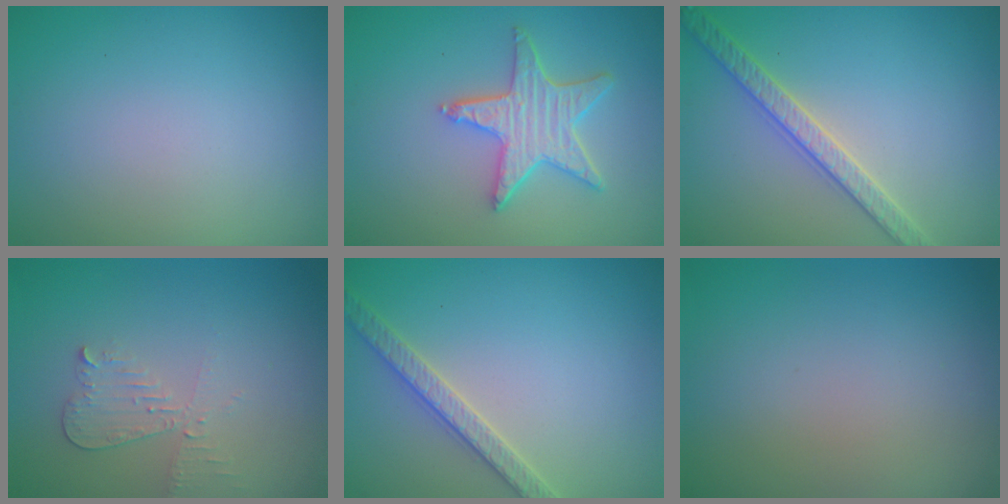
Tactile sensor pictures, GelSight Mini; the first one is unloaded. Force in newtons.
{"total": 4.1, "press": 3.7, "slide": 1.9}
{"total": 3.2, "press": 3.1, "slide": 0.7}
{"total": 2.1, "press": 2.1, "slide": 0.1}
{"total": 2.7, "press": 2.7, "slide": 0.1}
{"total": 0.0}